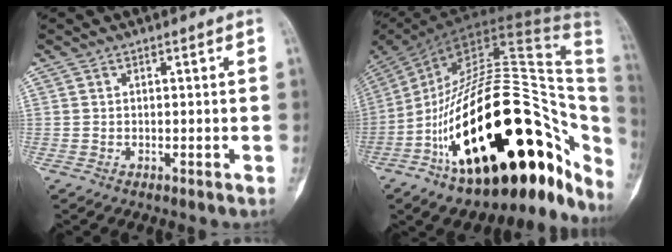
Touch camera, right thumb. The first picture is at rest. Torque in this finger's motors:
{"motor_torque": [1.64, 1.49, 2.57, -0.21, 1.05]}